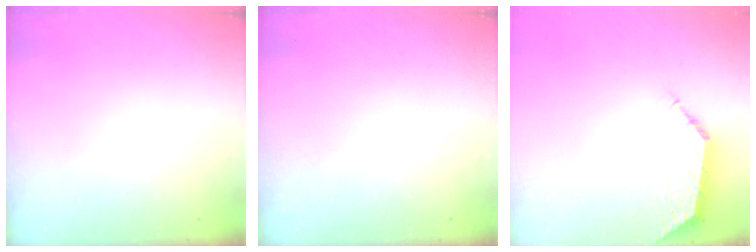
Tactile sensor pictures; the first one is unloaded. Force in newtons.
{"total": 0.0}
{"total": 2.3, "press": 2.2, "slide": 0.3}